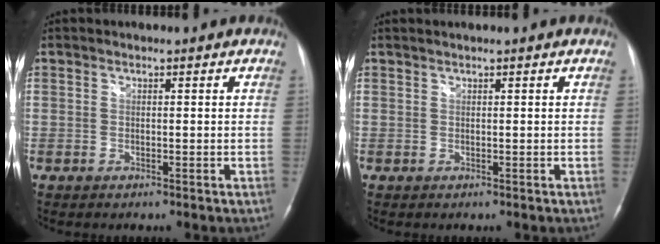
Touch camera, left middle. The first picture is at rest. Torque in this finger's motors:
{"motor_torque": [0.03, 0.01, 0.08, -0.01]}